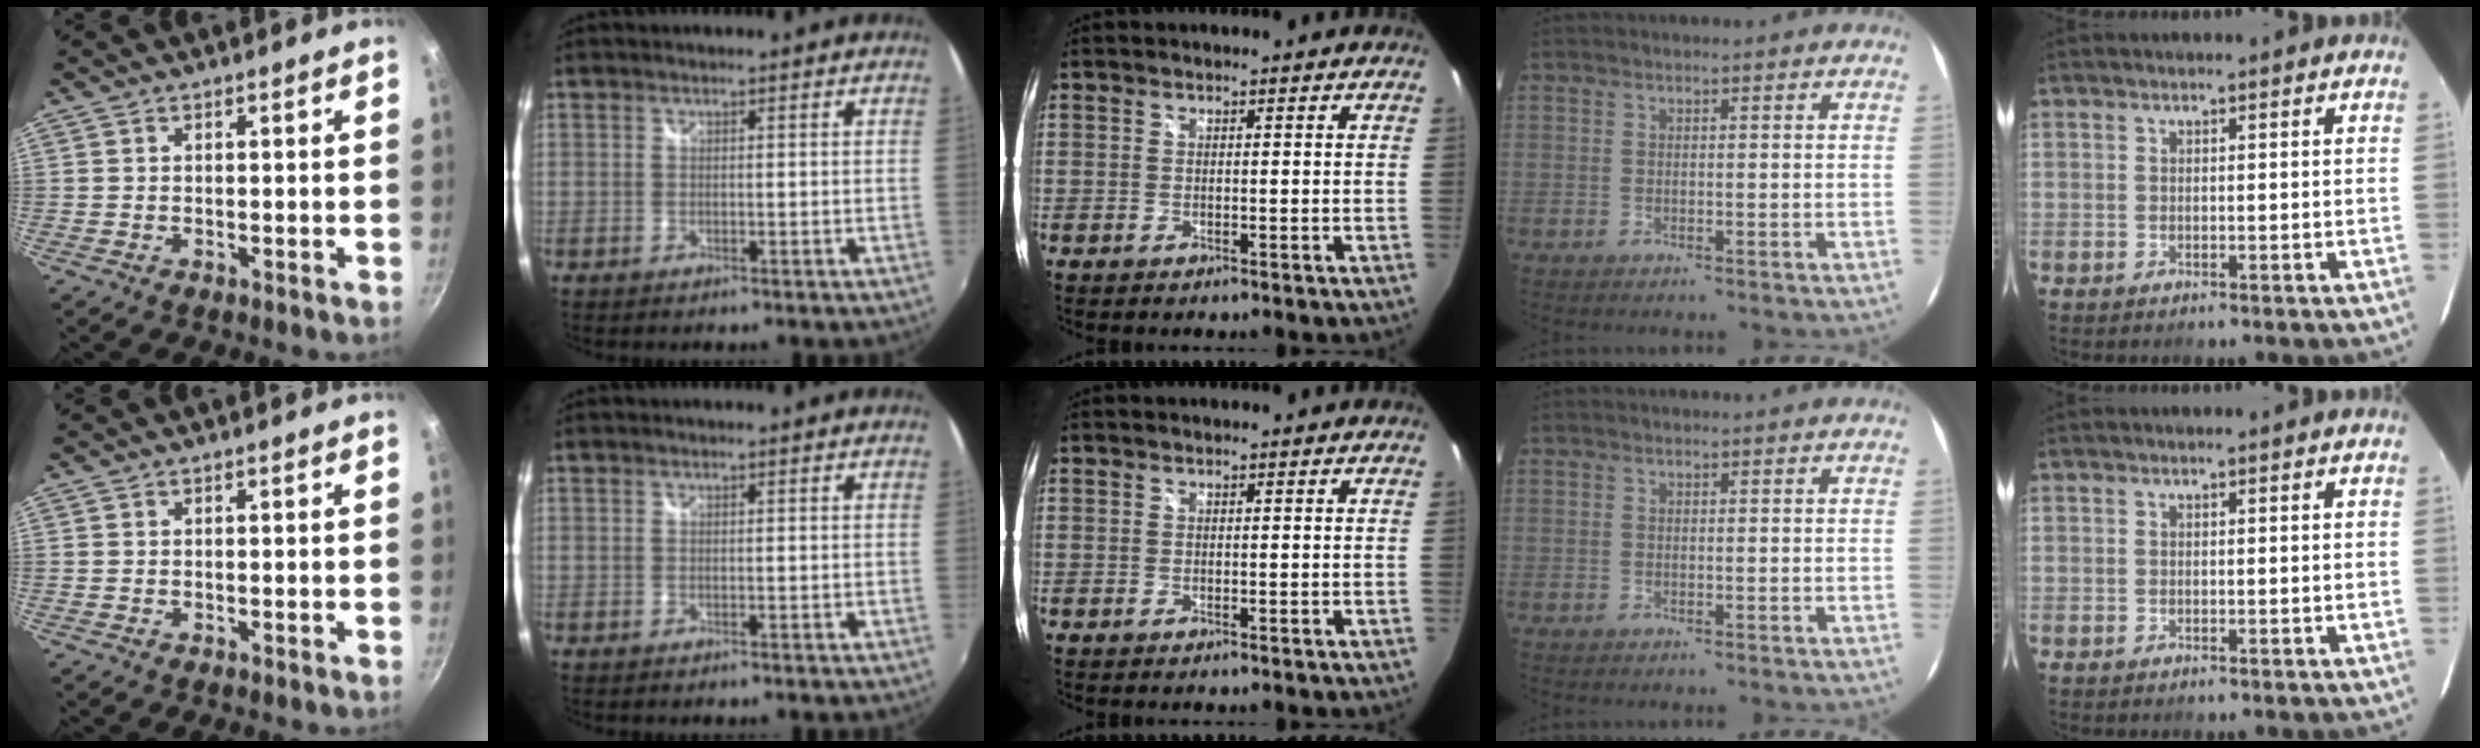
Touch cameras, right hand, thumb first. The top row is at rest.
{}